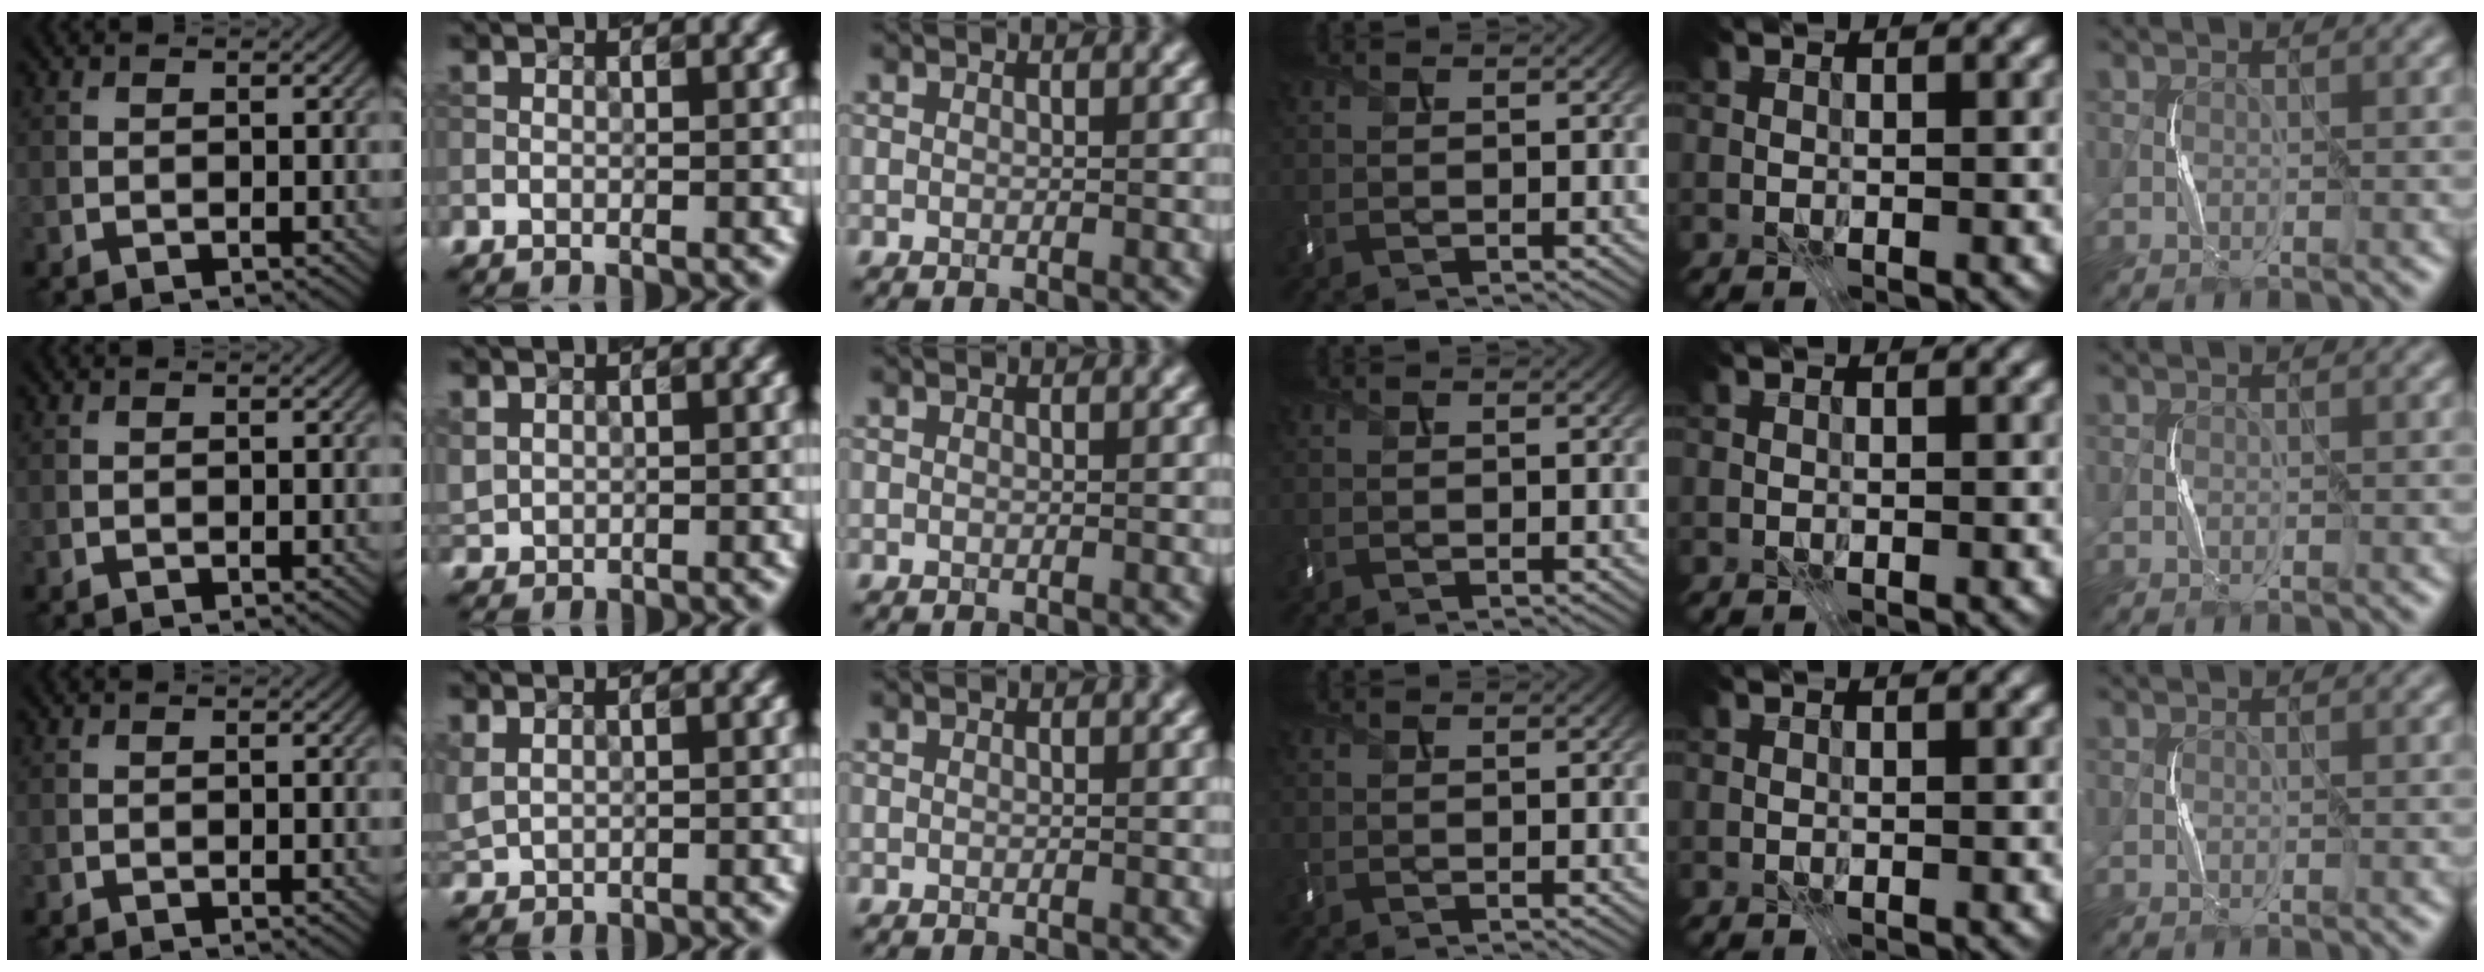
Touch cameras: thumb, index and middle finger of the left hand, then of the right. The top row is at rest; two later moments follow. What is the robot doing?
{"motion": "press", "object": "mouse"}